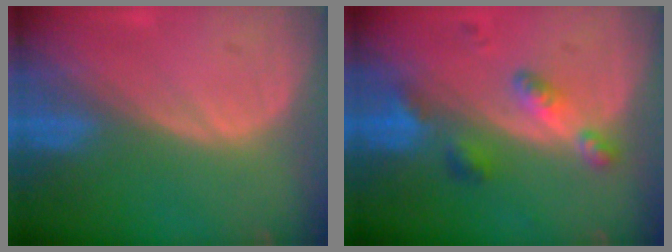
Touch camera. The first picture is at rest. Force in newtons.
{"total": 5.6, "press": 4.9, "slide": 2.7}